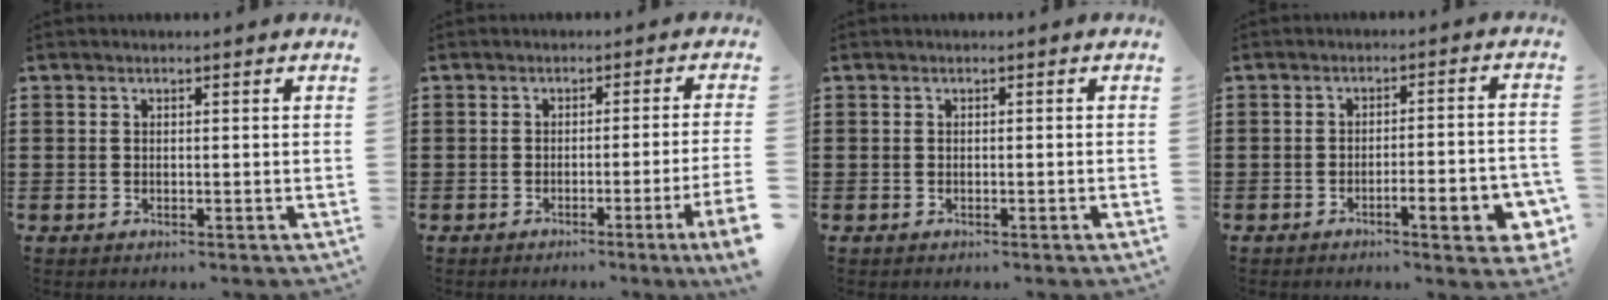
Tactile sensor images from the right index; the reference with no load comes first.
{"total": 2.5, "force": [-1.7, -0.9, 1.6], "torque": [-0.029, -0.007, -0.034]}
{"total": 0.6, "force": [-0.5, -0.1, 0.4], "torque": [-0.007, -0.003, -0.009]}
{"total": 6.4, "force": [-3.2, 0.9, 5.5], "torque": [-0.084, -0.005, -0.053]}